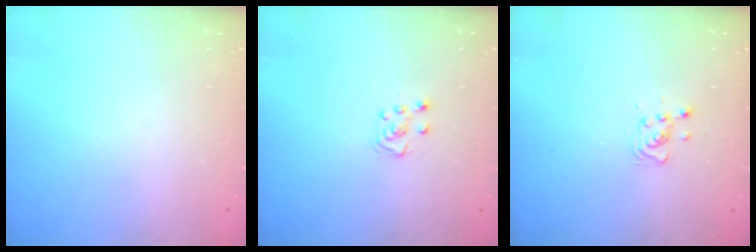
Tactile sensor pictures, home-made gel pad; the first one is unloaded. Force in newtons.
{"total": 5.8, "press": 5.8, "slide": 0.8}
{"total": 4.7, "press": 4.6, "slide": 1.1}